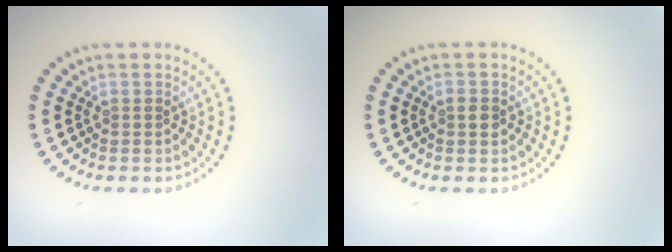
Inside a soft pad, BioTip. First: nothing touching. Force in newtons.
{"total": 1.5, "press": 1.5, "slide": 0.1}